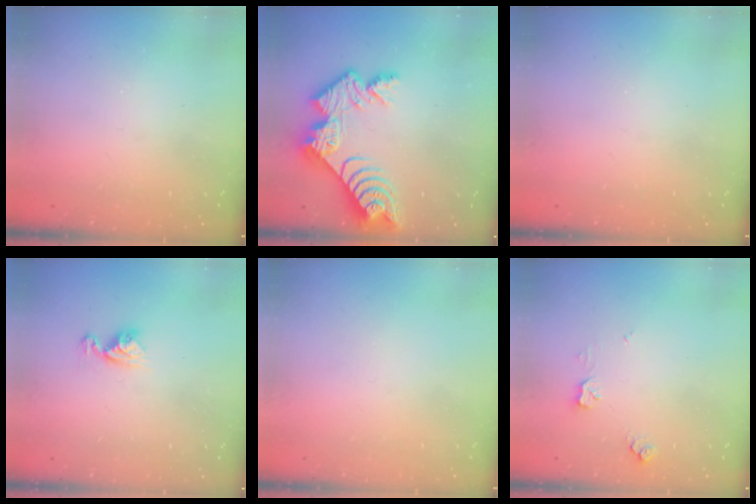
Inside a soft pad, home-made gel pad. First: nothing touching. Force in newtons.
{"total": 12.9, "press": 12.9, "slide": 1.0}
{"total": 0.0}
{"total": 6.9, "press": 6.9, "slide": 0.7}
{"total": 0.0}
{"total": 5.7, "press": 5.6, "slide": 0.9}